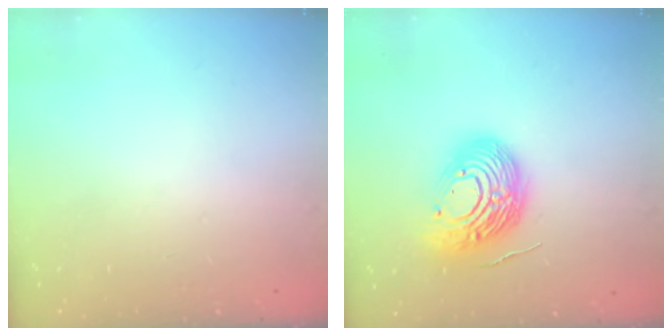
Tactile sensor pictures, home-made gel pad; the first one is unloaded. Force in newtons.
{"total": 15.3, "press": 15.1, "slide": 2.2}